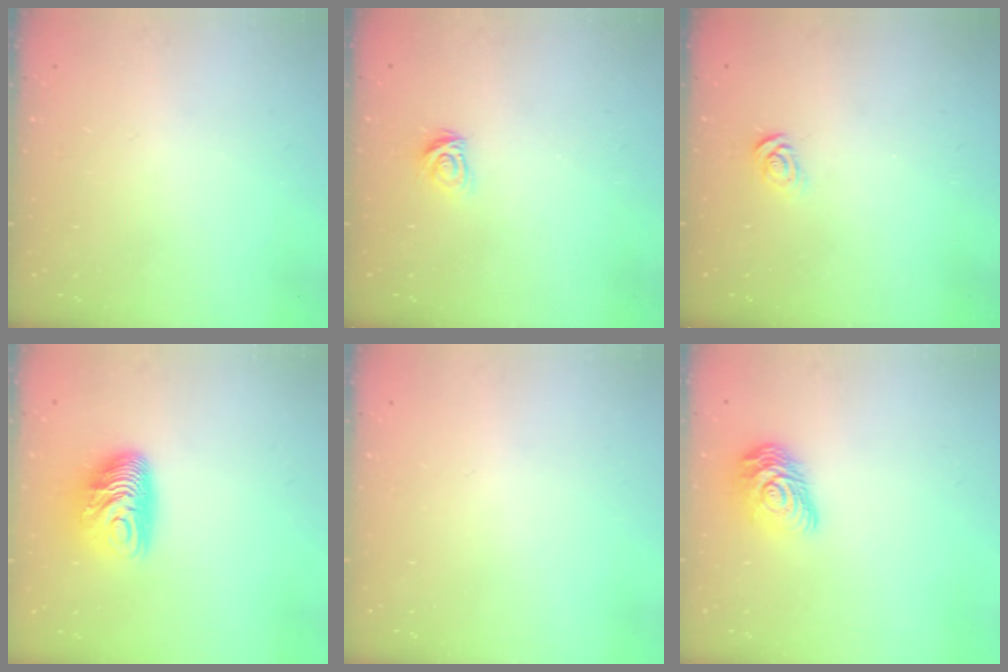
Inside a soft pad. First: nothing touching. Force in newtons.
{"total": 4.9, "press": 4.9, "slide": 0.5}
{"total": 3.7, "press": 3.7, "slide": 0.4}
{"total": 10.6, "press": 10.5, "slide": 0.9}
{"total": 0.0}
{"total": 11.9, "press": 11.9, "slide": 0.5}